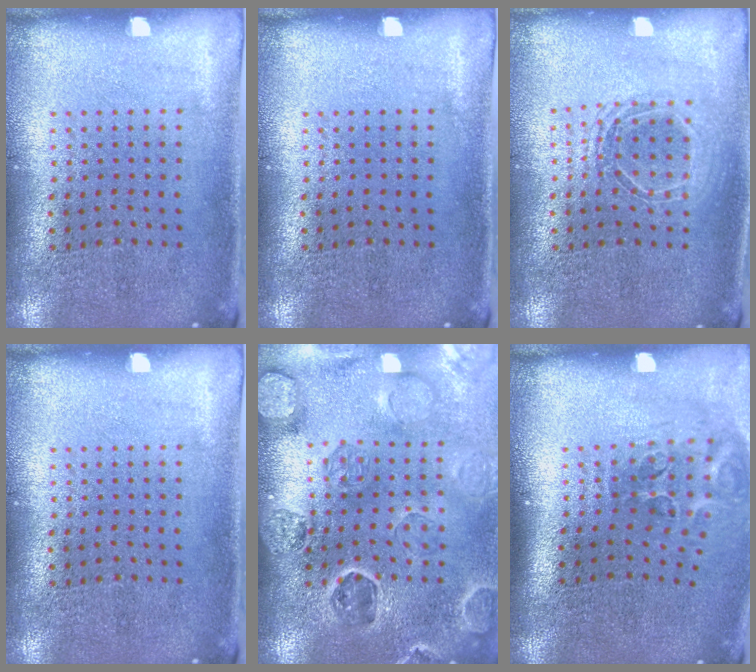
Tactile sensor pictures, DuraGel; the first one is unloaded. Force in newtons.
{"total": 0.0}
{"total": 1.5, "press": 1.4, "slide": 0.7}
{"total": 0.0}
{"total": 2.6, "press": 2.6, "slide": 0.3}
{"total": 2.0, "press": 1.2, "slide": 1.6}